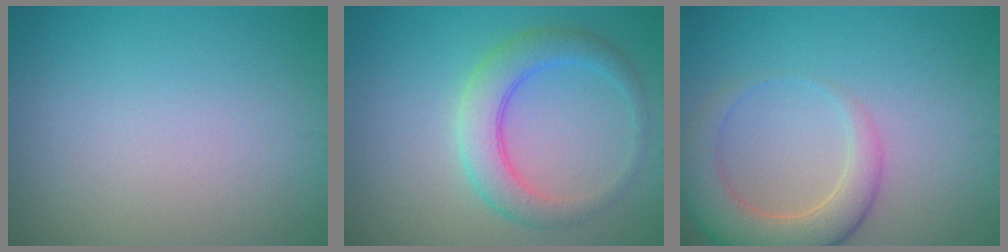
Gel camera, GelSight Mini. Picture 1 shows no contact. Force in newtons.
{"total": 4.2, "press": 4.2, "slide": 0.1}
{"total": 4.9, "press": 4.9, "slide": 0.5}